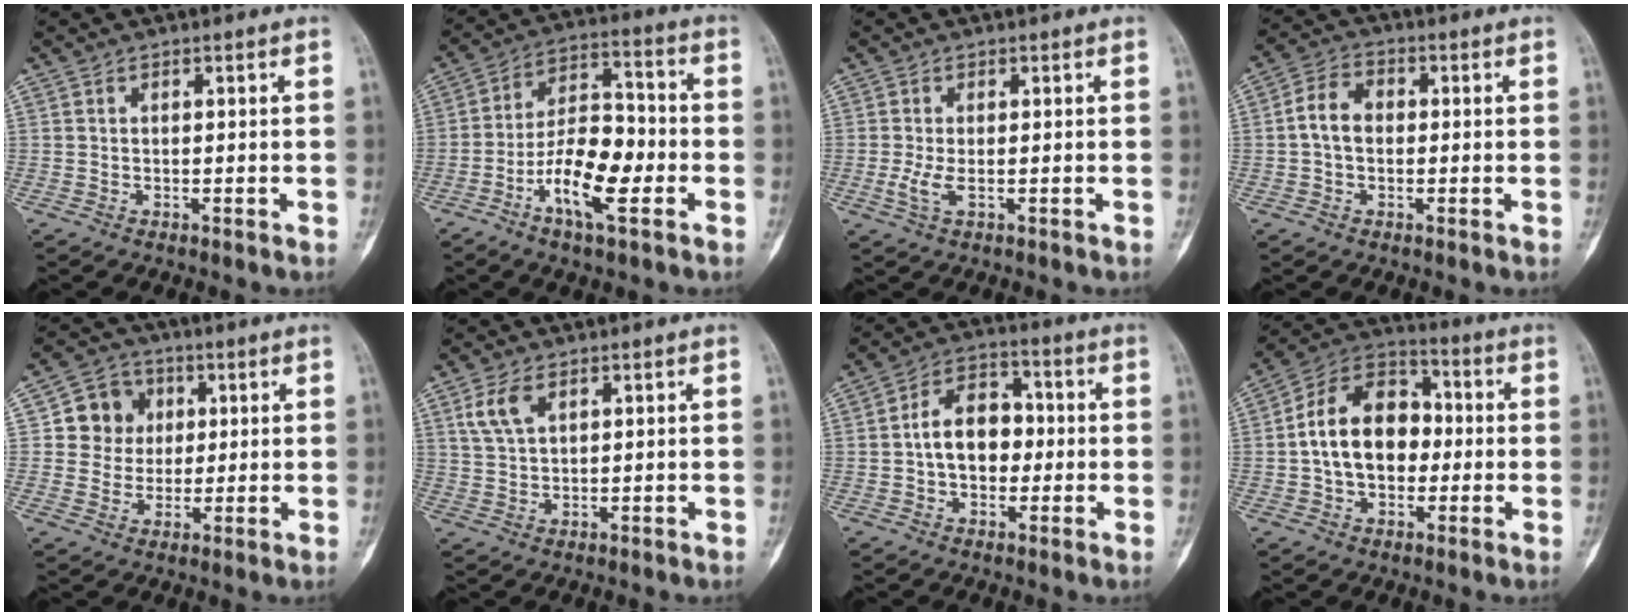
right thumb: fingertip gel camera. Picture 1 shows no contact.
{"total": 13.6, "force": [-5.0, 5.4, 11.4], "torque": [-0.193, 0.036, -0.093]}
{"total": 2.7, "force": [-0.5, 0.9, 2.5], "torque": [-0.070, -0.009, -0.010]}
{"total": 5.9, "force": [-0.2, 4.3, 4.0], "torque": [-0.065, 0.019, -0.013]}
{"total": 8.4, "force": [1.7, 7.9, 2.4], "torque": [0.004, 0.005, 0.024]}
{"total": 5.2, "force": [2.4, 2.8, 3.6], "torque": [-0.071, -0.001, 0.055]}
{"total": 10.1, "force": [-0.4, 7.2, 7.1], "torque": [-0.083, 0.028, -0.017]}
{"total": 15.5, "force": [-0.4, 11.0, 11.0], "torque": [-0.153, 0.035, -0.015]}